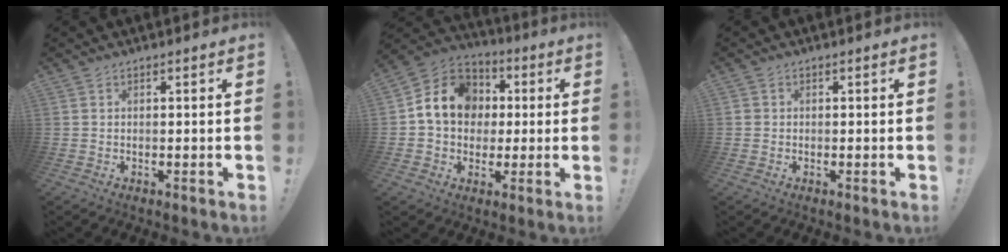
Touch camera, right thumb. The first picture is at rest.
{"total": 14.6, "force": [2.3, 12.4, 7.4], "torque": [-0.099, 0.007, 0.052]}
{"total": 0.8, "force": [0.0, 0.8, -0.1], "torque": [0.000, 0.003, 0.001]}